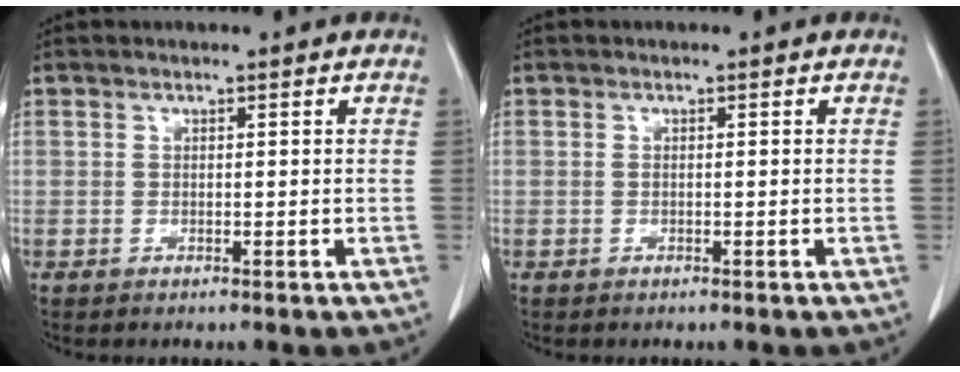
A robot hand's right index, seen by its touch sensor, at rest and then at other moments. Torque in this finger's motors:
{"motor_torque": [-0.19, 0.00, -0.03, -0.01]}